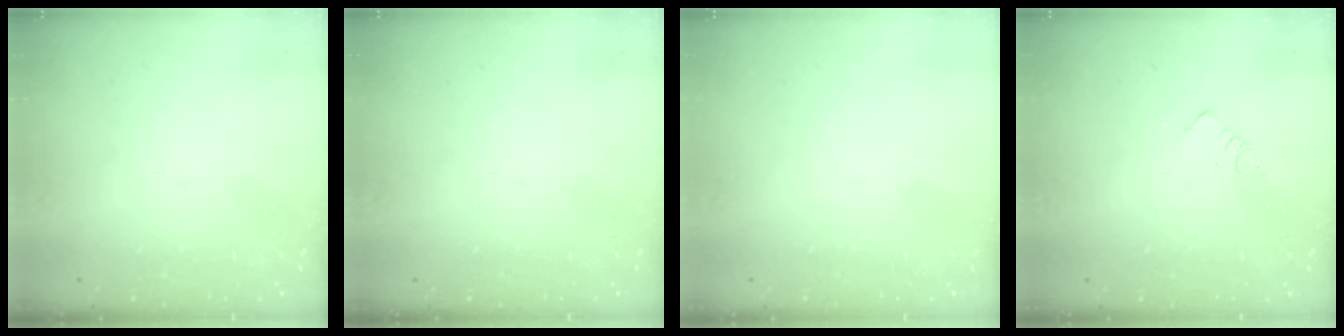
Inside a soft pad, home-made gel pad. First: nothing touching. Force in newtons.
{"total": 0.0}
{"total": 1.6, "press": 1.6, "slide": 0.1}
{"total": 2.7, "press": 2.7, "slide": 0.4}